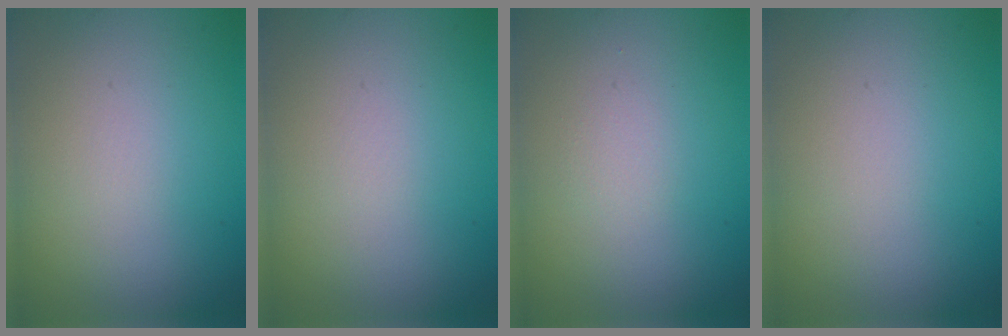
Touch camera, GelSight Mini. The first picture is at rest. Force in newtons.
{"total": 0.0}
{"total": 0.6, "press": 0.6, "slide": 0.1}
{"total": 0.0}